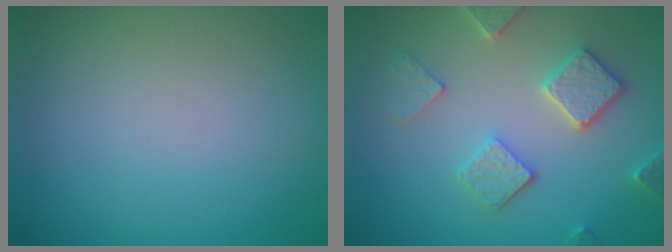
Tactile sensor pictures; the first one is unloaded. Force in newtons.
{"total": 3.9, "press": 3.7, "slide": 1.3}